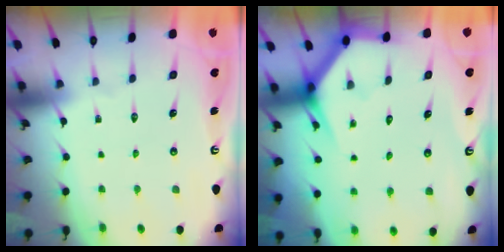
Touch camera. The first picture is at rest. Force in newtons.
{"total": 3.6, "press": 3.6, "slide": 0.3}